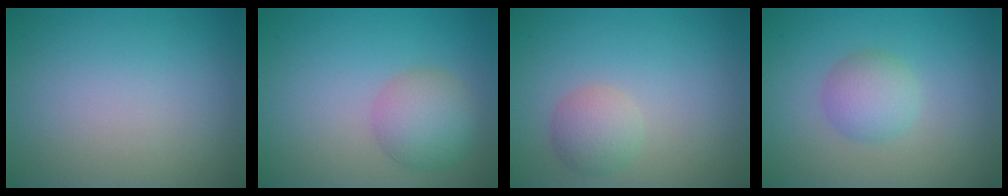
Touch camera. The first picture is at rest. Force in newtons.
{"total": 3.7, "press": 3.7, "slide": 0.1}
{"total": 2.4, "press": 2.4, "slide": 0.1}
{"total": 2.7, "press": 2.7, "slide": 0.0}